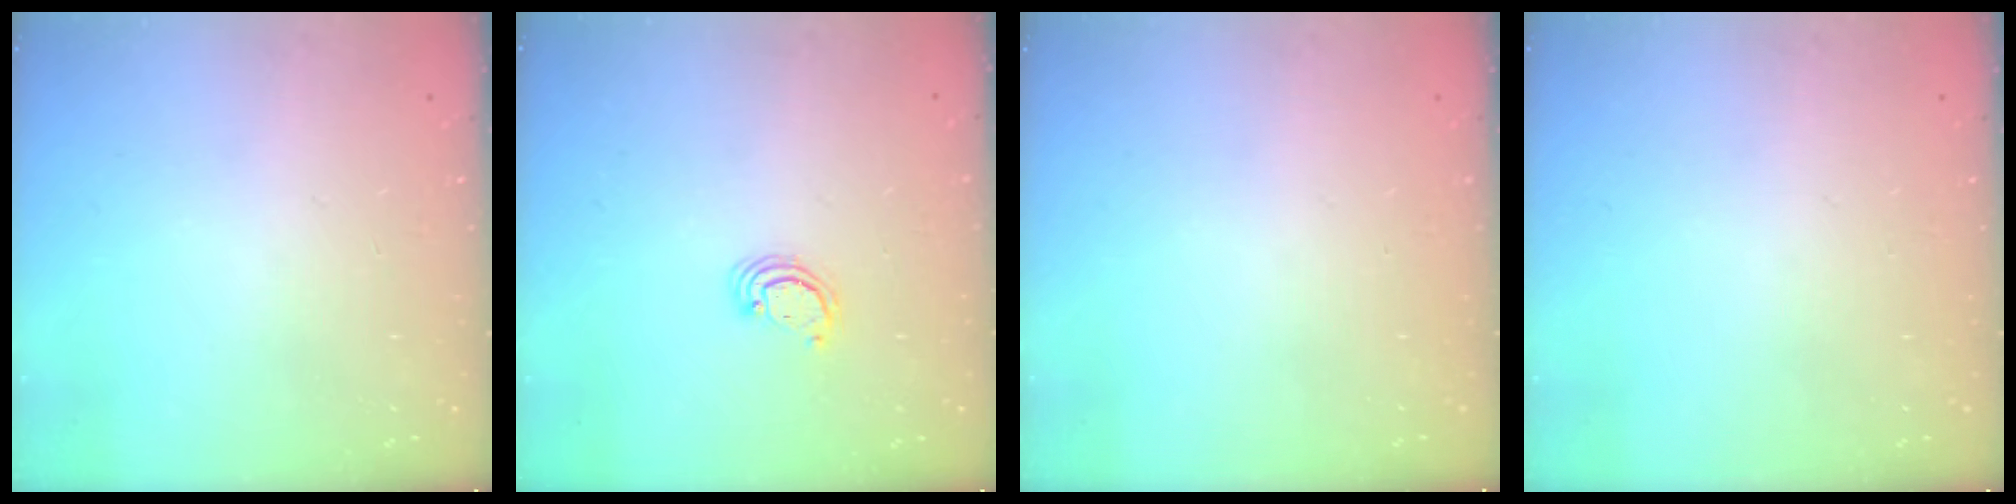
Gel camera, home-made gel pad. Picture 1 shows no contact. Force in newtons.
{"total": 2.6, "press": 2.5, "slide": 0.3}
{"total": 0.0}
{"total": 0.0}